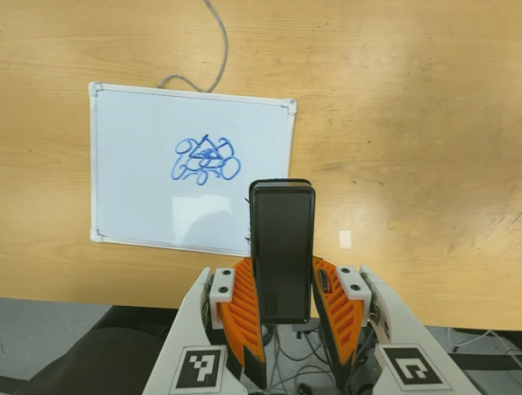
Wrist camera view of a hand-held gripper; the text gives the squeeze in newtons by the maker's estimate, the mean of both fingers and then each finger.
{"total": 6.1, "left": 4.5, "right": 7.8}